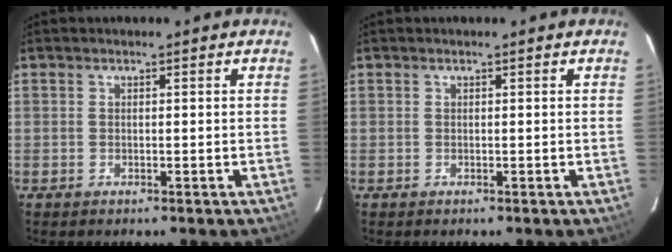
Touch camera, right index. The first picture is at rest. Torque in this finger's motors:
{"motor_torque": [0.00, 0.00, 0.00, 0.01]}